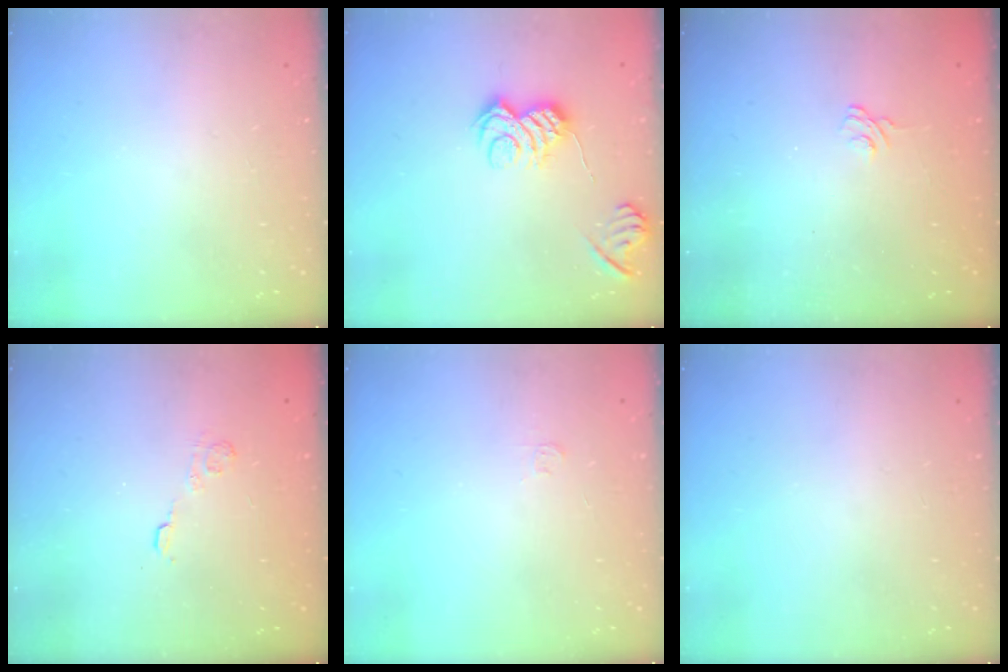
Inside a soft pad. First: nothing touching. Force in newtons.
{"total": 9.1, "press": 9.0, "slide": 0.8}
{"total": 2.5, "press": 2.1, "slide": 1.3}
{"total": 2.9, "press": 2.5, "slide": 1.6}
{"total": 2.8, "press": 2.8, "slide": 0.4}
{"total": 0.0}